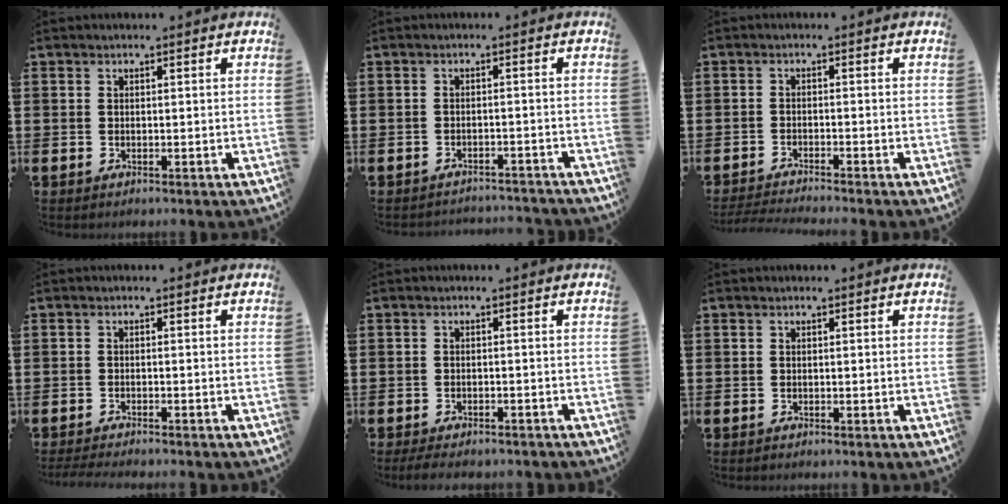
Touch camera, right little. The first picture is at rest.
{"total": 1.6, "force": [-1.6, -0.1, -0.1], "torque": [-0.003, 0.003, -0.035]}
{"total": 1.7, "force": [-1.6, -0.2, 0.4], "torque": [-0.005, 0.002, -0.032]}
{"total": 1.1, "force": [-1.1, -0.1, 0.3], "torque": [-0.005, 0.000, -0.022]}
{"total": 1.5, "force": [-1.4, 0.3, 0.6], "torque": [-0.012, 0.003, -0.029]}
{"total": 0.0}